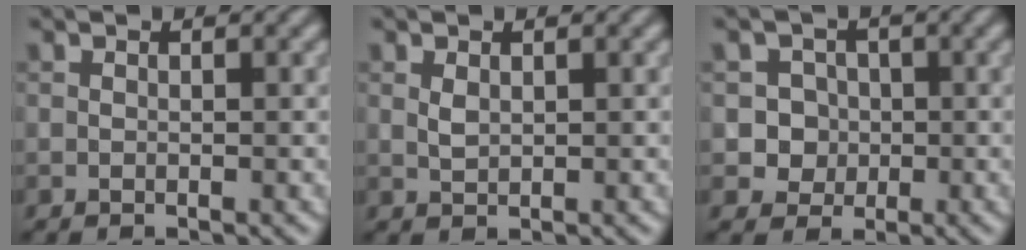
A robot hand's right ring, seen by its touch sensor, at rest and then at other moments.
{"total": 0.9, "force": [0.4, 0.5, 0.7], "torque": [-0.019, -0.001, 0.013]}
{"total": 3.1, "force": [-0.1, 3.0, 0.7], "torque": [0.013, 0.009, -0.006]}